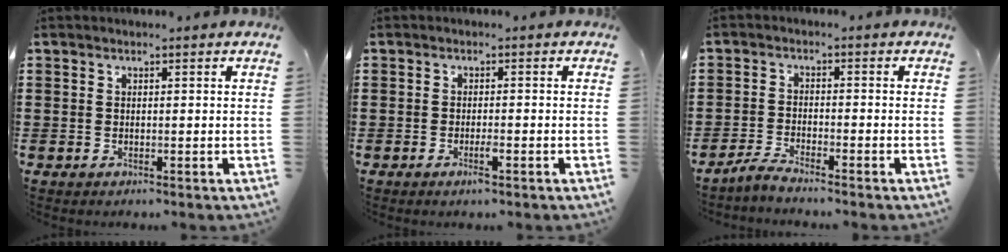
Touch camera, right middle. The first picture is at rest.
{"total": 1.8, "force": [-0.9, 0.2, 1.5], "torque": [-0.029, -0.005, -0.015]}
{"total": 2.8, "force": [-2.6, 0.0, 1.0], "torque": [-0.035, -0.001, -0.056]}